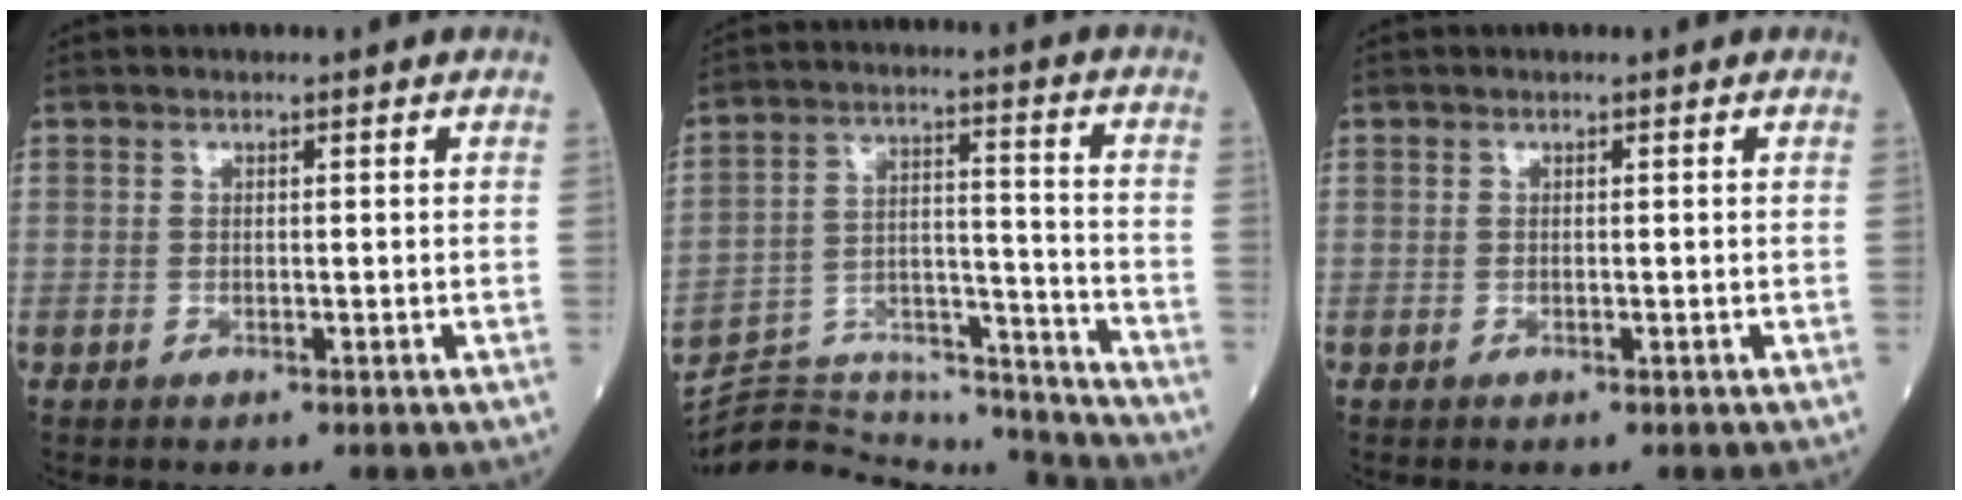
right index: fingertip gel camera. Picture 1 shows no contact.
{"total": 18.6, "force": [-18.4, 1.4, 2.0], "torque": [-0.034, 0.049, -0.272]}
{"total": 0.0}